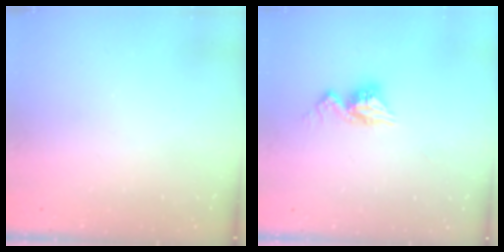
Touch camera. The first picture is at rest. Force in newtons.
{"total": 9.3, "press": 9.3, "slide": 0.6}